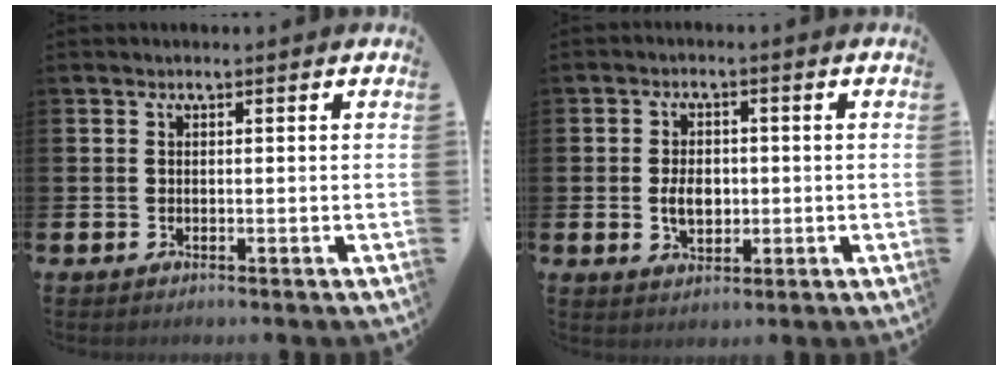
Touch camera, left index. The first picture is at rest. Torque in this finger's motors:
{"motor_torque": [0.90, -0.04, 0.61, 0.14]}